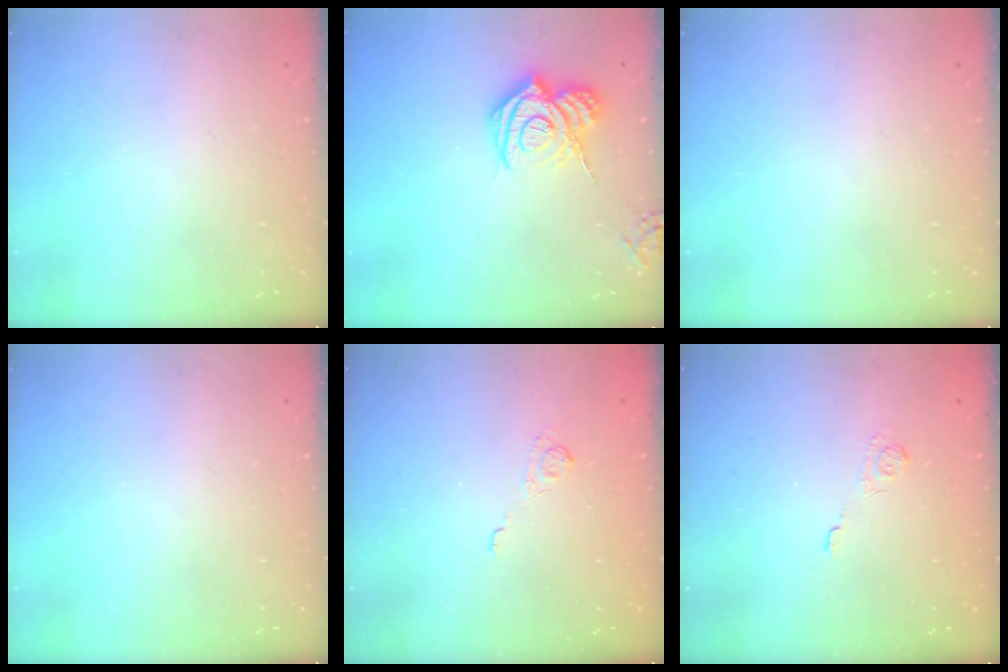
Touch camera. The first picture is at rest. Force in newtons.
{"total": 14.1, "press": 14.0, "slide": 1.7}
{"total": 0.0}
{"total": 0.0}
{"total": 2.0, "press": 1.5, "slide": 1.3}
{"total": 2.0, "press": 1.4, "slide": 1.4}